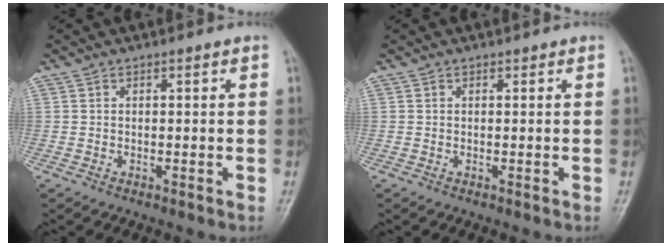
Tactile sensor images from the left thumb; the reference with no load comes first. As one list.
[{"total": 0.0}]